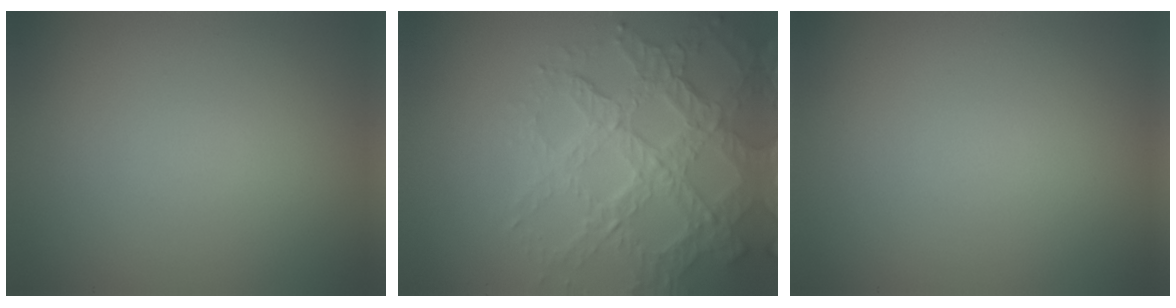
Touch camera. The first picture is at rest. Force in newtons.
{"total": 7.3, "press": 5.3, "slide": 5.1}
{"total": 0.0}